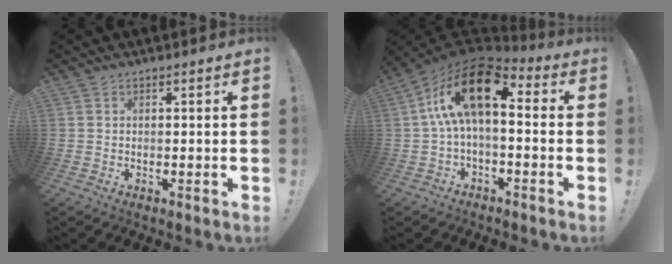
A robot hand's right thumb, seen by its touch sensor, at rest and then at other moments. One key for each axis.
{"total": 17.2, "fx": 4.1, "fy": 7.6, "fz": 14.9, "tx": -0.267, "ty": -0.009, "tz": 0.071}